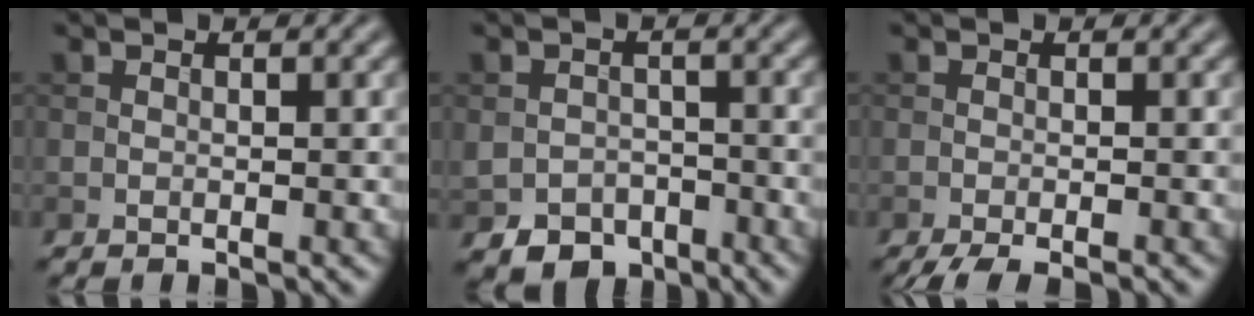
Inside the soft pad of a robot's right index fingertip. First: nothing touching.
{"total": 3.9, "force": [-2.2, 2.9, 1.4], "torque": [-0.021, -0.011, -0.033]}
{"total": 3.2, "force": [-2.2, 0.6, 2.1], "torque": [-0.032, -0.003, -0.042]}